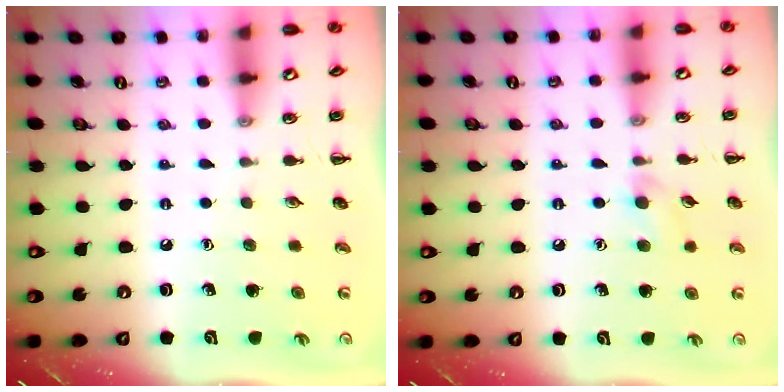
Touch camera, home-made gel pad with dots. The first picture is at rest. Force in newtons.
{"total": 5.2, "press": 4.9, "slide": 1.9}